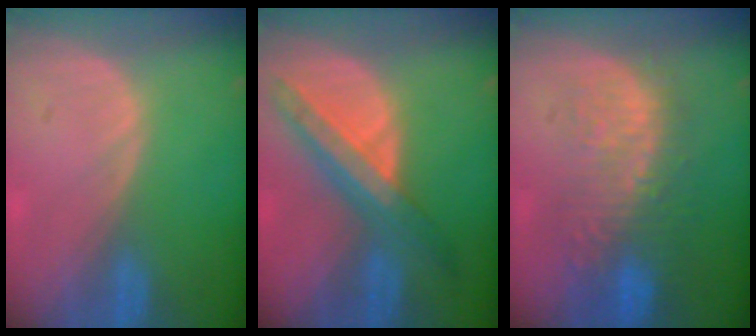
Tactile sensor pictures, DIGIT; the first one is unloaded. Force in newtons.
{"total": 8.6, "press": 7.5, "slide": 4.2}
{"total": 11.1, "press": 9.7, "slide": 5.5}